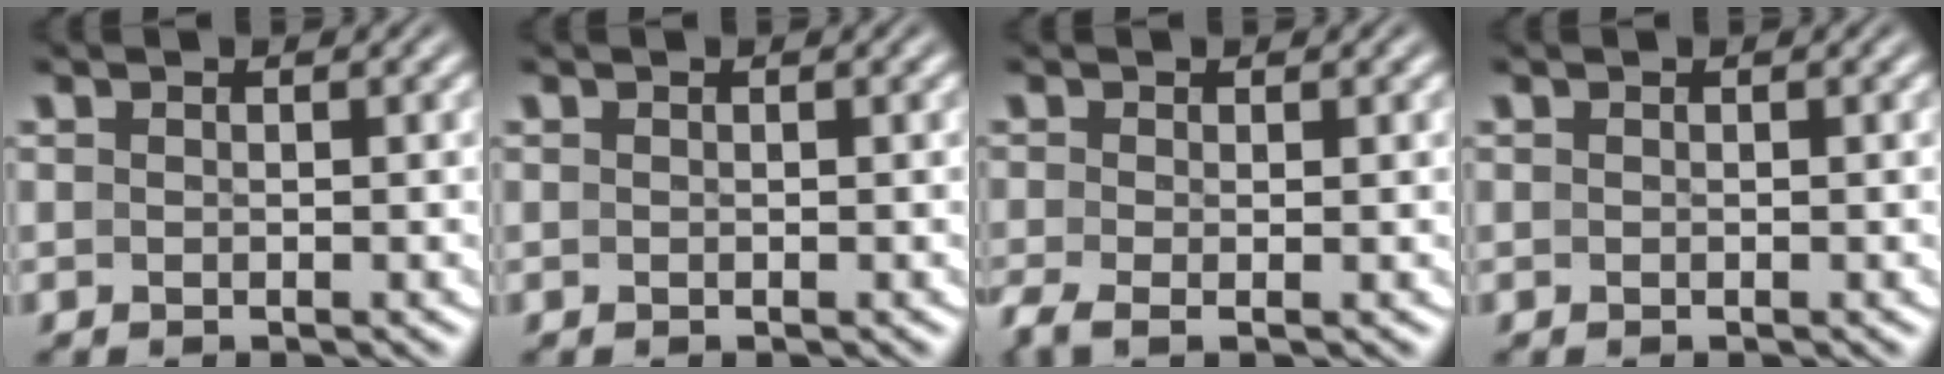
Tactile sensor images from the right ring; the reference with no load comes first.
{"total": 0.0}
{"total": 2.0, "force": [-1.2, 0.8, 1.4], "torque": [-0.048, -0.025, -0.009]}
{"total": 0.0}